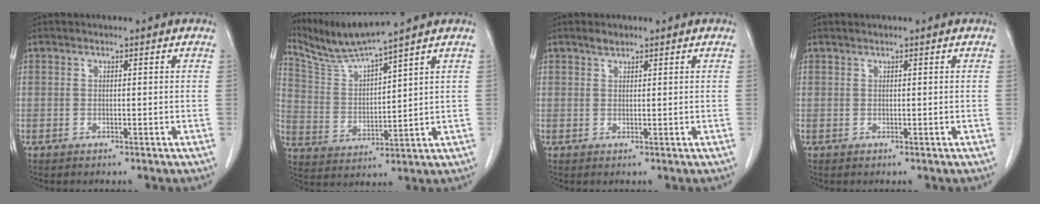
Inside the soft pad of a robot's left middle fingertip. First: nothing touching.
{"total": 7.9, "force": [7.5, -1.9, 2.0], "torque": [-0.057, -0.008, 0.161]}
{"total": 1.1, "force": [1.0, 0.3, 0.4], "torque": [-0.011, -0.001, 0.020]}
{"total": 0.6, "force": [0.5, -0.1, 0.3], "torque": [-0.011, 0.004, 0.015]}